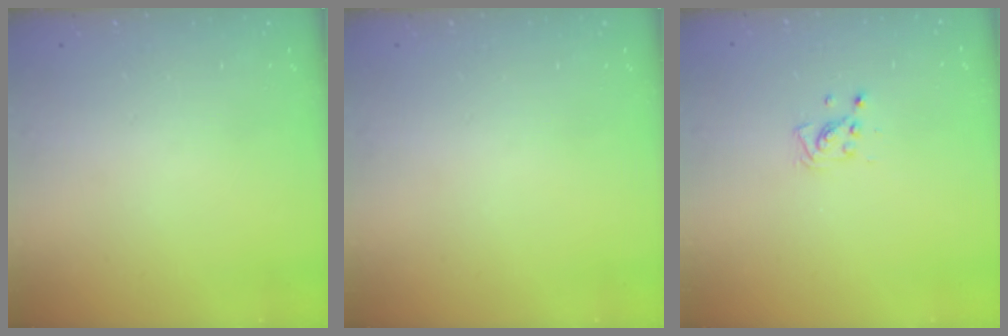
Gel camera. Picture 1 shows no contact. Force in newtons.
{"total": 0.0}
{"total": 4.6, "press": 4.4, "slide": 1.4}